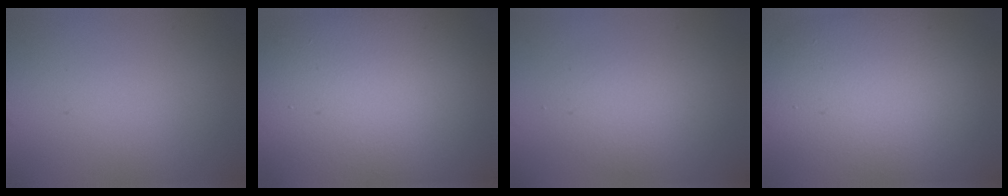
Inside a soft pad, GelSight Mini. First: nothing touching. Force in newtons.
{"total": 18.0, "press": 18.0, "slide": 0.8}
{"total": 2.6, "press": 2.6, "slide": 0.2}
{"total": 13.6, "press": 13.6, "slide": 0.9}